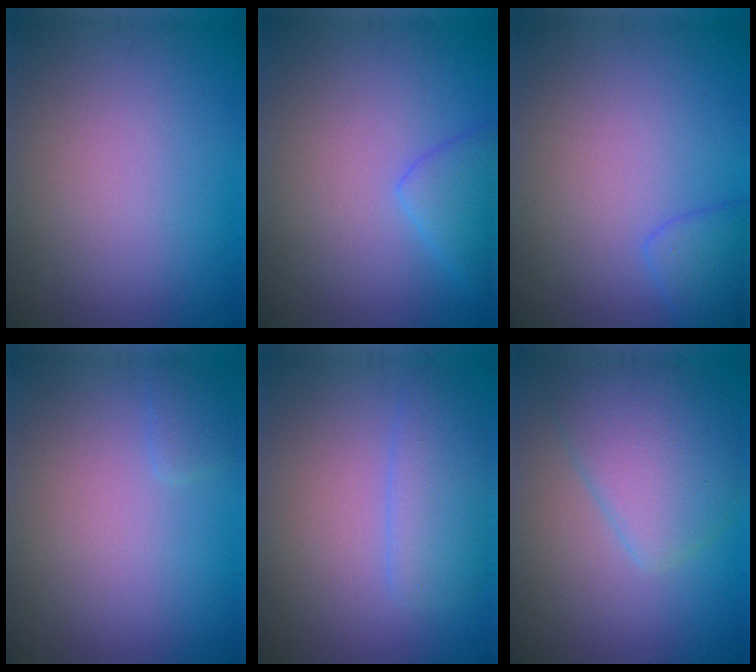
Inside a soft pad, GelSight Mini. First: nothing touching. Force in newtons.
{"total": 2.8, "press": 2.8, "slide": 0.2}
{"total": 2.4, "press": 2.4, "slide": 0.2}
{"total": 1.0, "press": 1.0, "slide": 0.1}
{"total": 3.1, "press": 3.1, "slide": 0.3}
{"total": 5.2, "press": 5.2, "slide": 0.4}